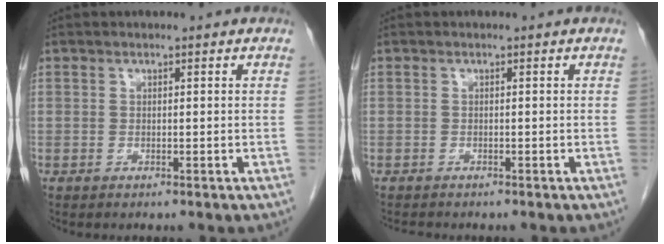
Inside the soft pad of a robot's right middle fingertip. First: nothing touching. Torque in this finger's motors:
{"motor_torque": [0.01, -0.01, -0.01, -0.01]}